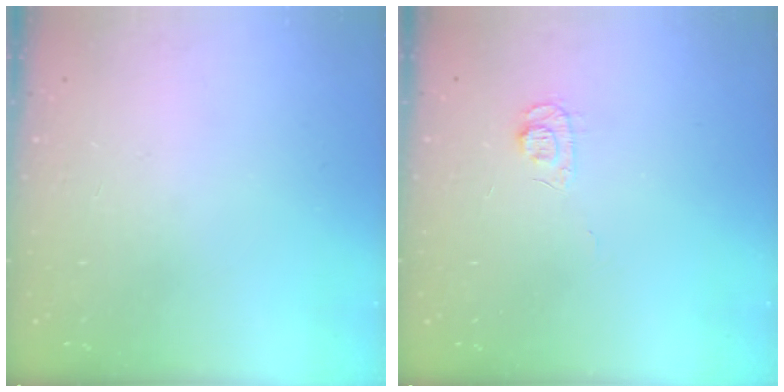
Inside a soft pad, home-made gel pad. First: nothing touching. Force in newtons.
{"total": 5.8, "press": 5.8, "slide": 0.7}